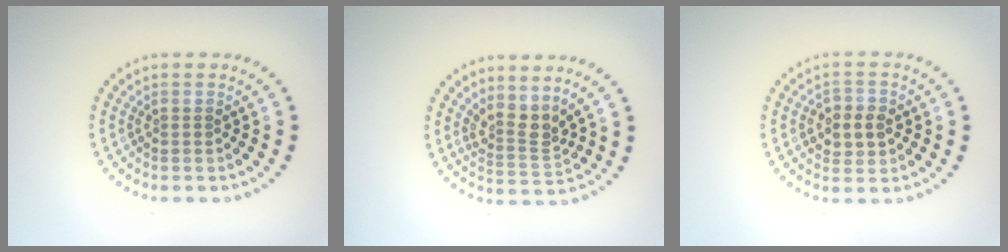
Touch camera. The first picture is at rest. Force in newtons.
{"total": 2.8, "press": 2.0, "slide": 2.0}
{"total": 2.9, "press": 2.9, "slide": 0.4}